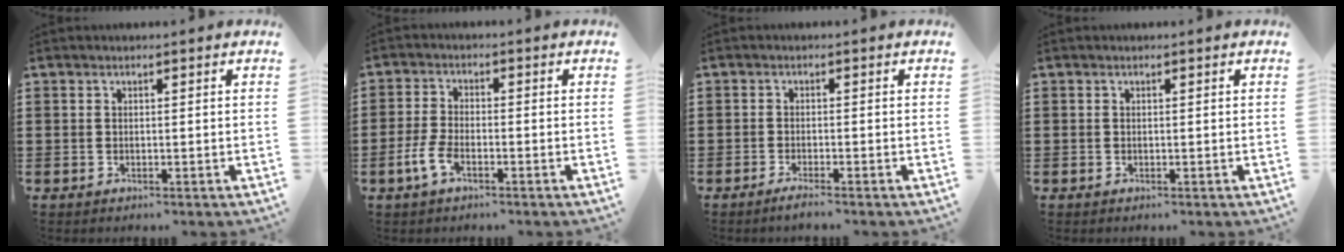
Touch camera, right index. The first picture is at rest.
{"total": 4.0, "force": [-2.1, 1.7, 3.0], "torque": [-0.070, 0.000, -0.044]}
{"total": 1.4, "force": [-1.2, -0.1, 0.6], "torque": [-0.011, -0.003, -0.023]}
{"total": 0.0}